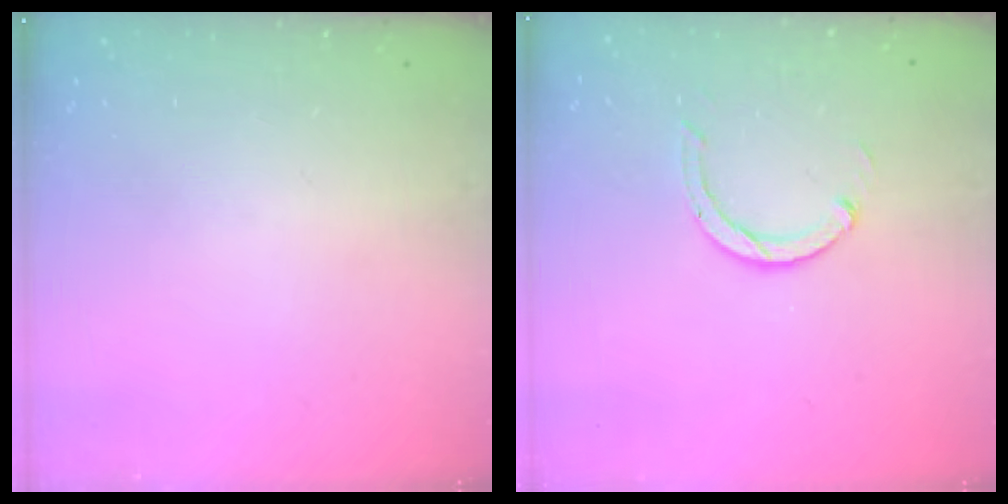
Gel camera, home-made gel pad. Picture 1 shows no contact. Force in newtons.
{"total": 3.0, "press": 3.0, "slide": 0.3}